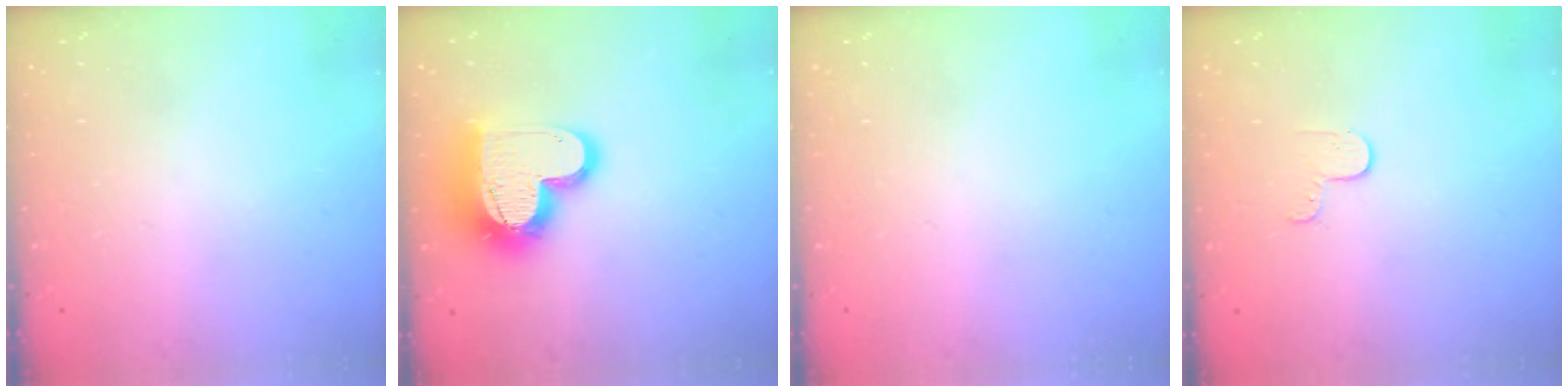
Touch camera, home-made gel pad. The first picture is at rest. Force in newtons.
{"total": 17.1, "press": 17.0, "slide": 1.4}
{"total": 0.0}
{"total": 3.7, "press": 3.6, "slide": 0.3}